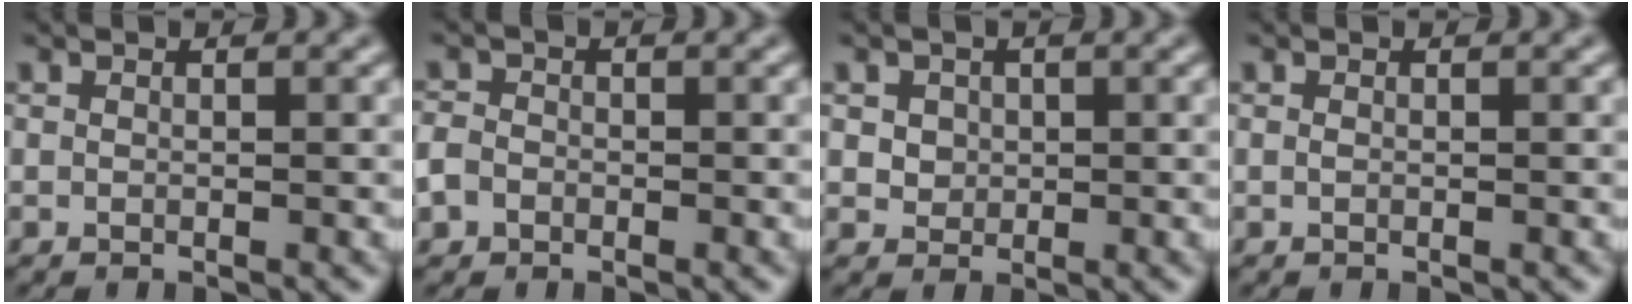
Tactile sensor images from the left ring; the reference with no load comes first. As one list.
[{"total": 1.8, "force": [-0.9, 1.5, 0.7], "torque": [-0.012, -0.001, -0.020]}, {"total": 2.3, "force": [0.9, 1.8, 1.0], "torque": [-0.021, 0.006, 0.025]}, {"total": 0.0}]